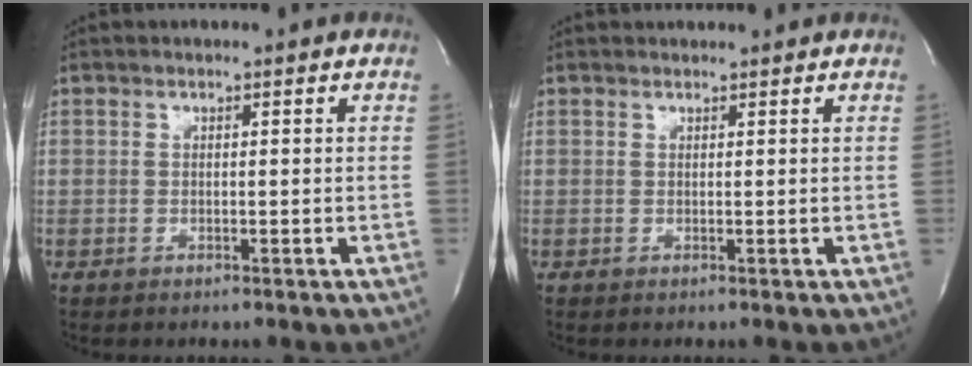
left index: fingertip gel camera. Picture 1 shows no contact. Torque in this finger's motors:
{"motor_torque": [-0.10, -0.14, 0.00, 0.03]}